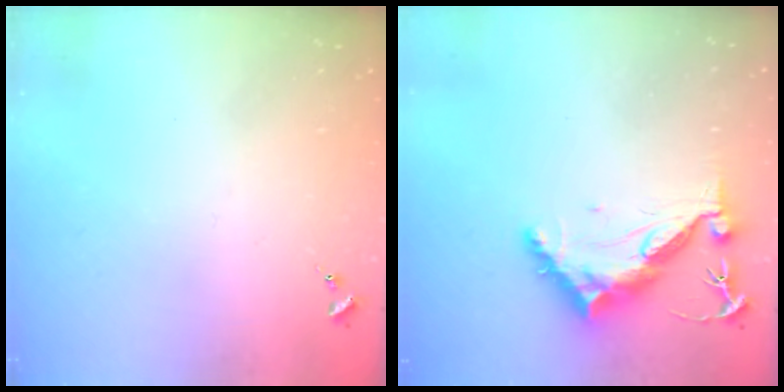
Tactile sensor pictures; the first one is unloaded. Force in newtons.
{"total": 10.4, "press": 10.3, "slide": 0.9}